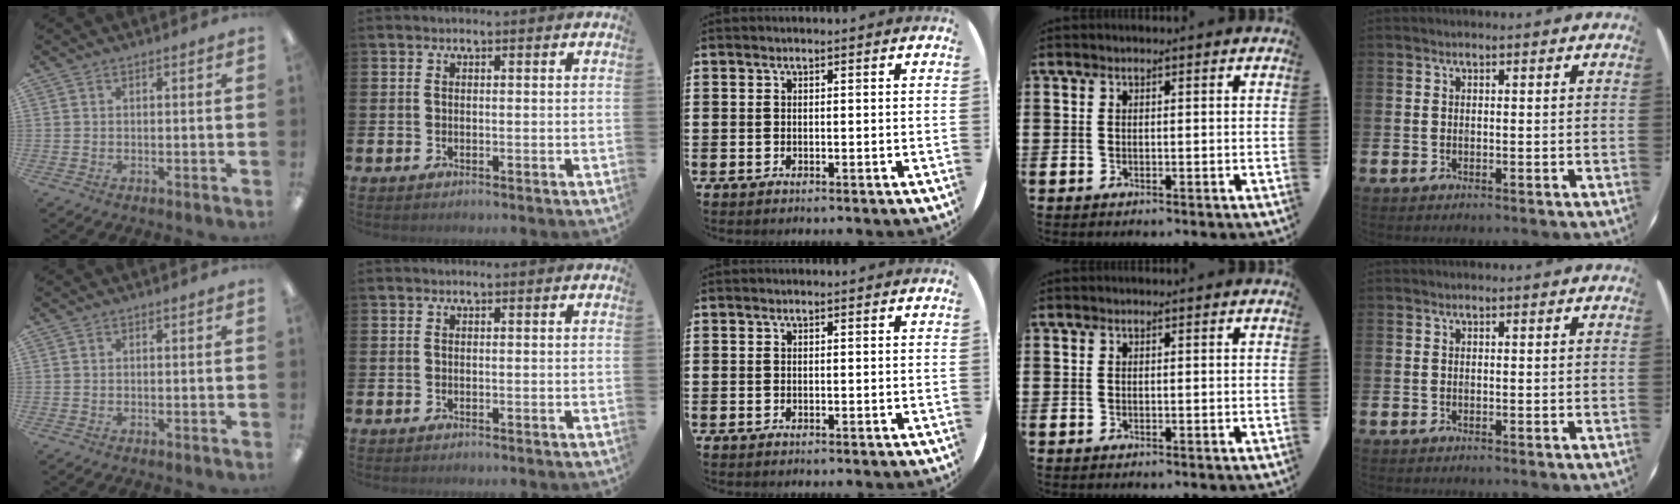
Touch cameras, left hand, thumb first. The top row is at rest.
{}